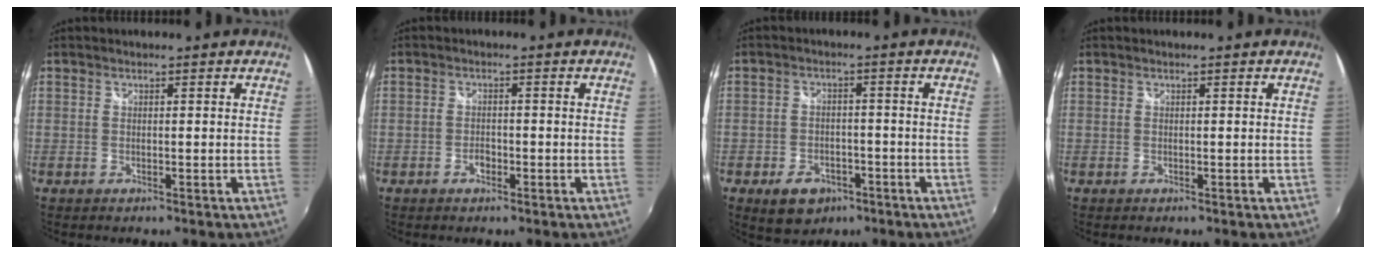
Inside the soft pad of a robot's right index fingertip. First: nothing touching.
{"total": 2.0, "force": [-1.1, 1.2, 1.1], "torque": [-0.022, 0.005, -0.017]}
{"total": 7.6, "force": [-4.3, 5.3, 3.5], "torque": [-0.087, 0.005, -0.055]}
{"total": 0.0}